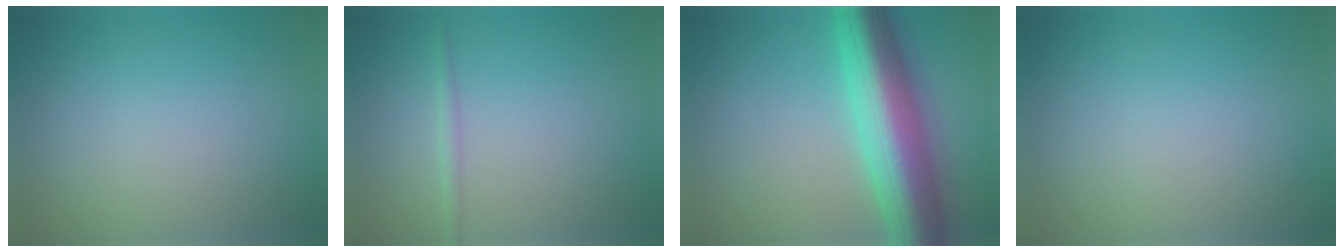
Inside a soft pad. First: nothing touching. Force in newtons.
{"total": 1.0, "press": 1.0, "slide": 0.0}
{"total": 10.8, "press": 10.8, "slide": 0.2}
{"total": 0.0}